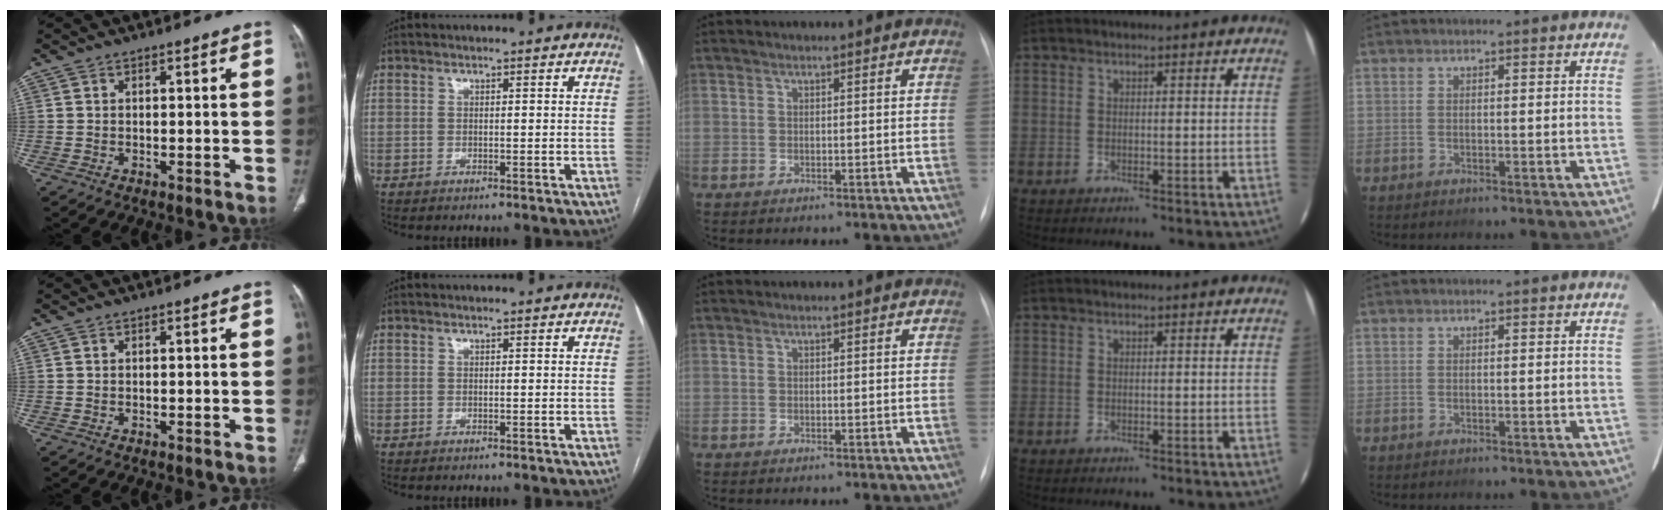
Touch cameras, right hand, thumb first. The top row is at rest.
{}